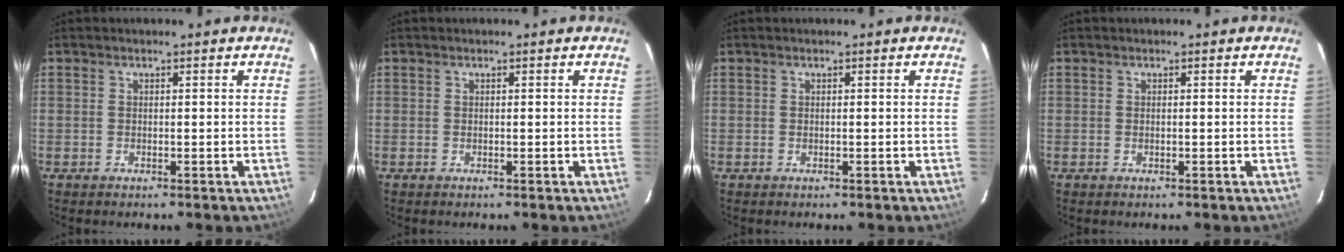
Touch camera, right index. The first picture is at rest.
{"total": 0.0}
{"total": 0.0}
{"total": 0.0}